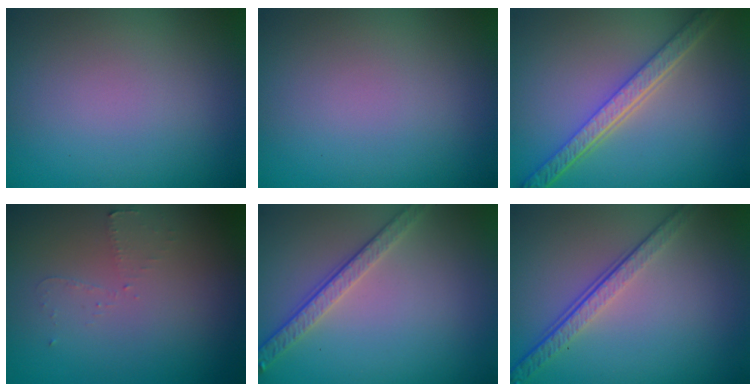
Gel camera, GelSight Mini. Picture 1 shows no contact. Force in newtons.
{"total": 0.0}
{"total": 5.2, "press": 4.0, "slide": 3.3}
{"total": 1.2, "press": 1.1, "slide": 0.3}
{"total": 2.8, "press": 2.5, "slide": 1.2}
{"total": 4.1, "press": 2.8, "slide": 2.9}